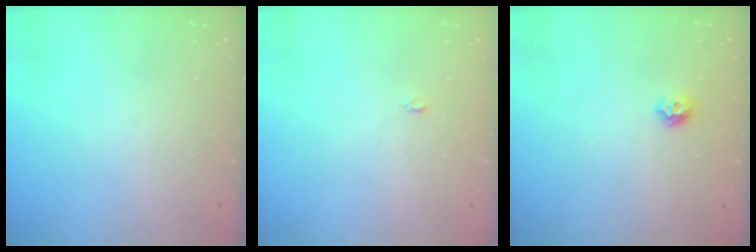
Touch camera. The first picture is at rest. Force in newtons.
{"total": 2.0, "press": 2.0, "slide": 0.4}
{"total": 5.9, "press": 5.8, "slide": 1.0}